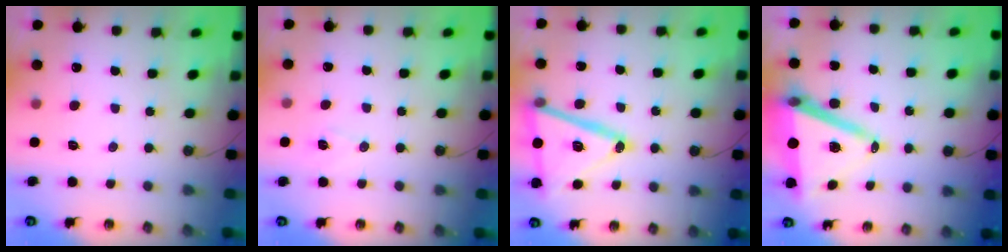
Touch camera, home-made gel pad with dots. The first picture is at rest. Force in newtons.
{"total": 6.5, "press": 4.8, "slide": 4.4}
{"total": 21.0, "press": 20.7, "slide": 3.5}
{"total": 14.3, "press": 13.7, "slide": 4.0}